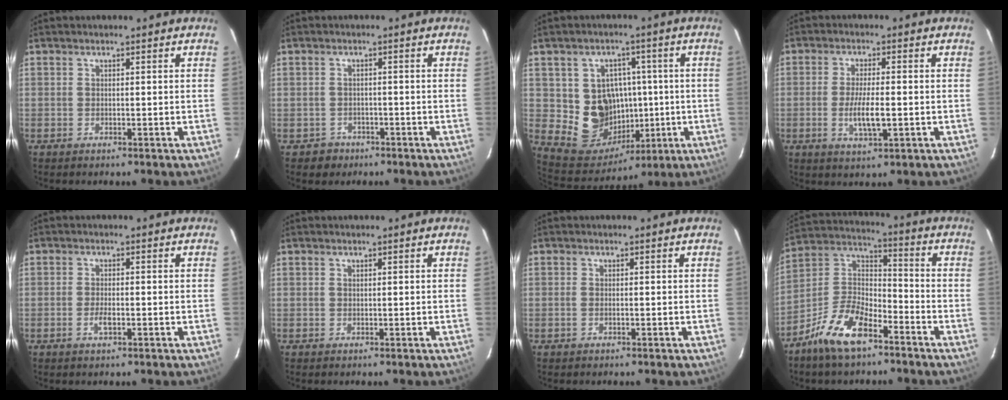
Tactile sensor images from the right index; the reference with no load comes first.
{"total": 3.3, "force": [-1.6, 2.8, -0.1], "torque": [-0.006, 0.012, -0.022]}
{"total": 13.0, "force": [0.2, 12.3, 4.0], "torque": [-0.096, 0.023, 0.024]}
{"total": 6.3, "force": [-1.3, 1.4, 6.0], "torque": [-0.115, -0.007, -0.022]}
{"total": 2.5, "force": [-0.9, 0.9, 2.1], "torque": [-0.044, -0.001, -0.017]}
{"total": 0.0}
{"total": 0.8, "force": [-0.2, 0.2, 0.7], "torque": [-0.017, 0.001, -0.006]}
{"total": 13.4, "force": [-8.4, 5.0, 9.2], "torque": [-0.198, 0.009, -0.160]}